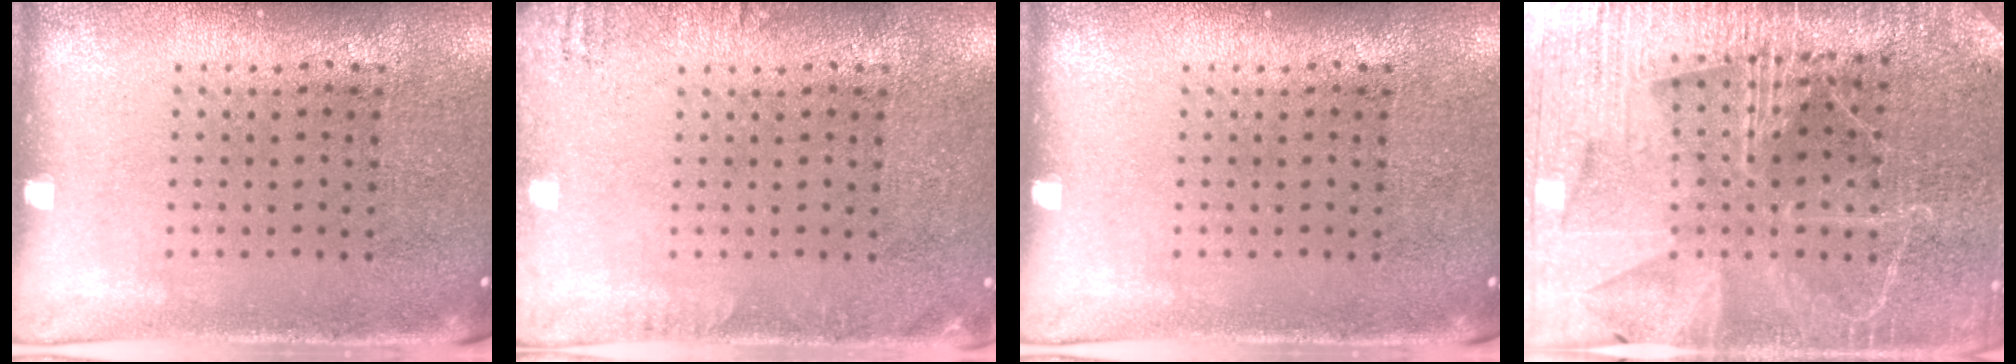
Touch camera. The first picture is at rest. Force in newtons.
{"total": 1.4, "press": 1.3, "slide": 0.2}
{"total": 0.0}
{"total": 4.4, "press": 4.1, "slide": 1.6}